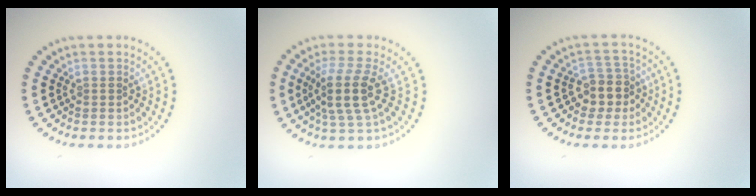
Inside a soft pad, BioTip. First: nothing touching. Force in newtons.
{"total": 3.7, "press": 2.9, "slide": 2.2}
{"total": 2.7, "press": 2.5, "slide": 1.2}